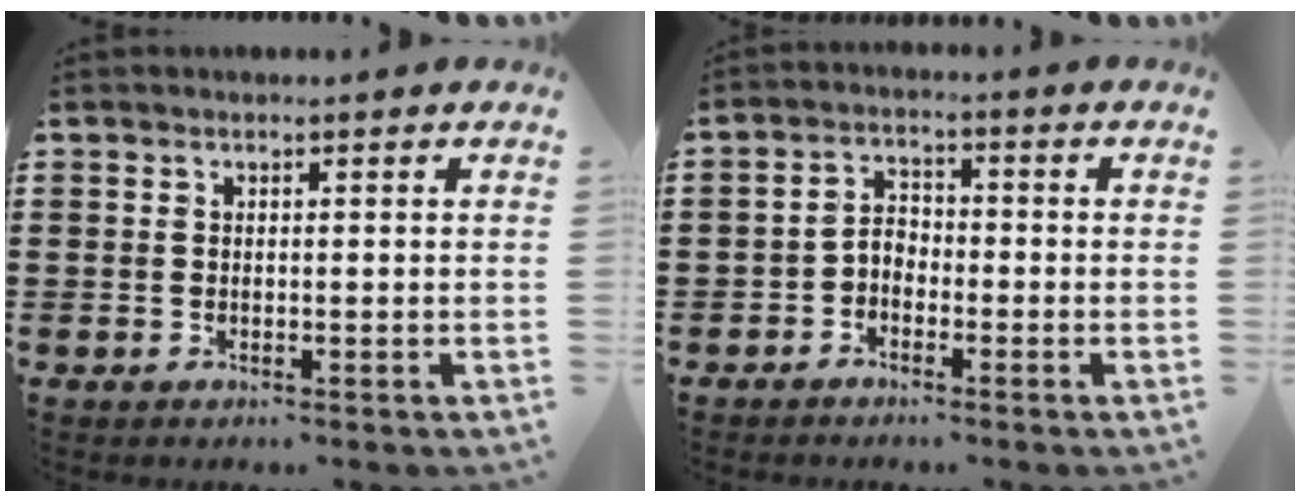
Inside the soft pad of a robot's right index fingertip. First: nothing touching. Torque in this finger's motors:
{"motor_torque": [0.48, -0.43, 0.24, 0.05]}